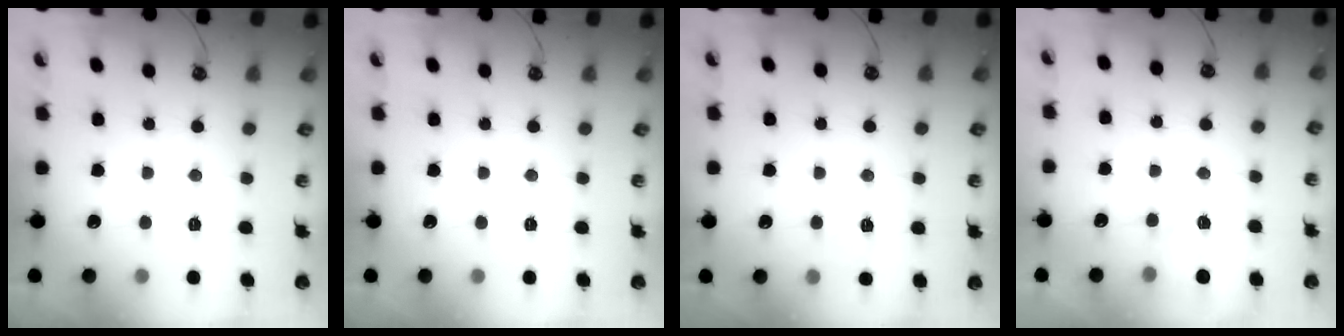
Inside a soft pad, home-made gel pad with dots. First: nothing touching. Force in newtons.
{"total": 0.0}
{"total": 2.9, "press": 2.9, "slide": 0.4}
{"total": 2.9, "press": 2.8, "slide": 0.4}